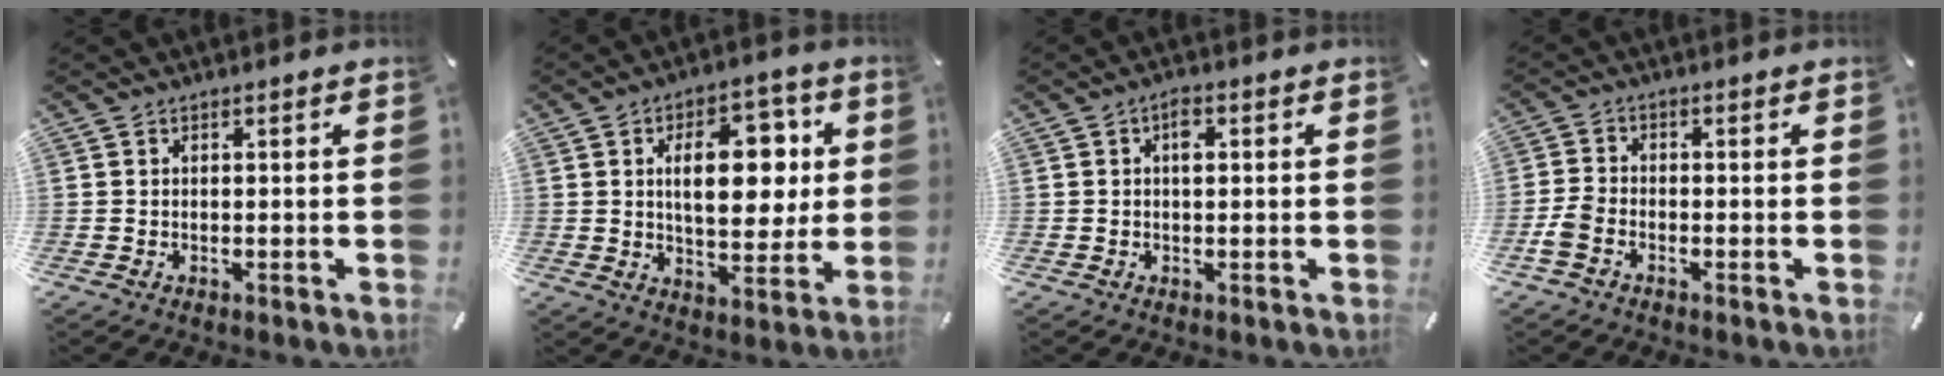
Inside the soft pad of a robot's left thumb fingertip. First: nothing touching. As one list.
[{"total": 15.8, "force": [3.8, 9.1, 12.3], "torque": [-0.170, 0.001, 0.059]}, {"total": 2.8, "force": [0.7, 1.4, 2.3], "torque": [-0.034, 0.002, 0.006]}, {"total": 3.7, "force": [-1.7, 2.2, 2.4], "torque": [-0.059, 0.002, -0.036]}]